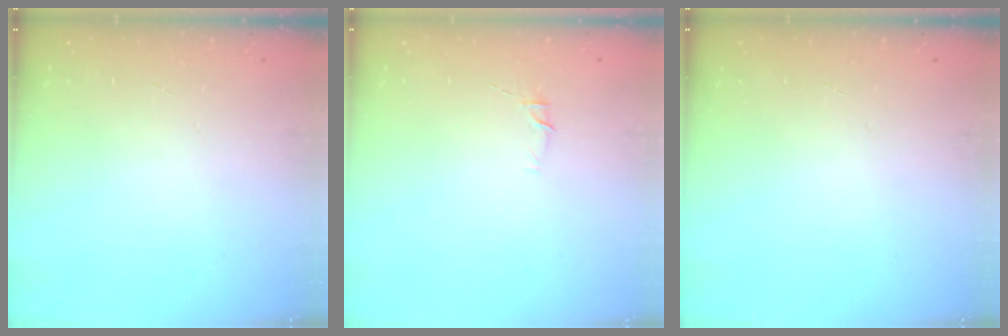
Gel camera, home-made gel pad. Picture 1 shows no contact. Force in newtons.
{"total": 4.5, "press": 4.4, "slide": 1.0}
{"total": 0.0}